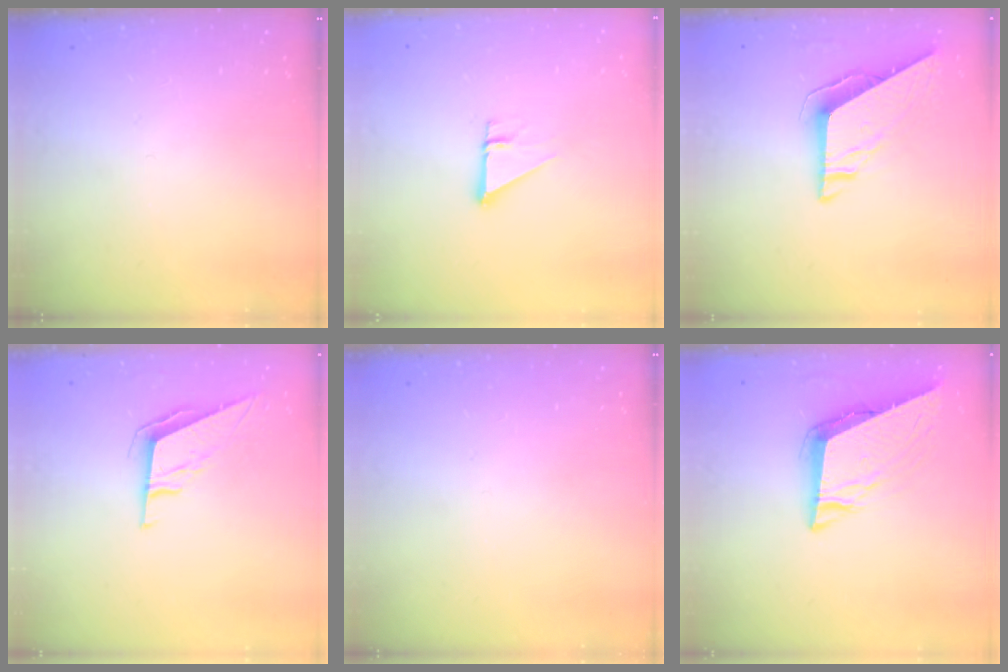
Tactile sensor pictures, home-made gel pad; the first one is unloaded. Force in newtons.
{"total": 2.7, "press": 2.7, "slide": 0.2}
{"total": 7.6, "press": 7.6, "slide": 0.2}
{"total": 7.4, "press": 7.1, "slide": 2.2}
{"total": 0.0}
{"total": 9.8, "press": 9.3, "slide": 3.0}